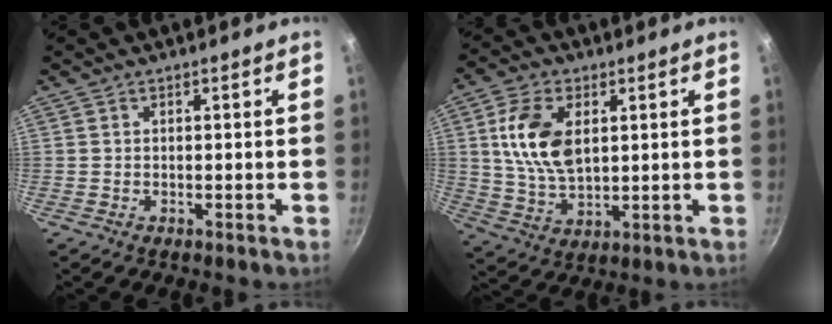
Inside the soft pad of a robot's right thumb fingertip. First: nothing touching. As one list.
[{"total": 12.1, "force": [2.9, 7.1, 9.3], "torque": [-0.167, -0.011, 0.059]}]